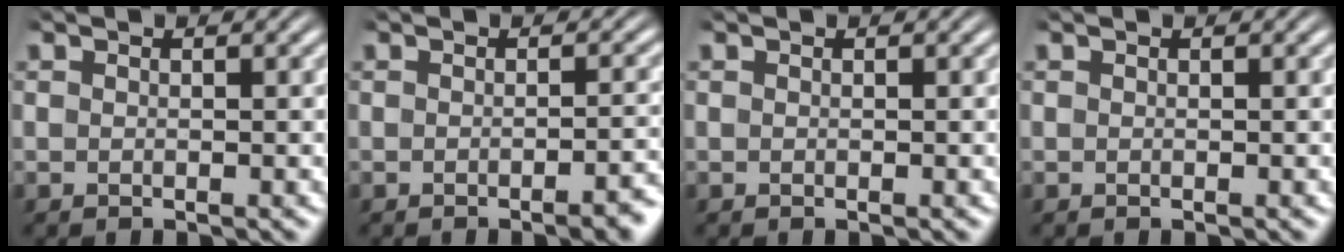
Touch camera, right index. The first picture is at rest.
{"total": 2.3, "force": [-1.8, 0.6, 1.3], "torque": [-0.013, 0.008, -0.033]}
{"total": 0.0}
{"total": 0.0}